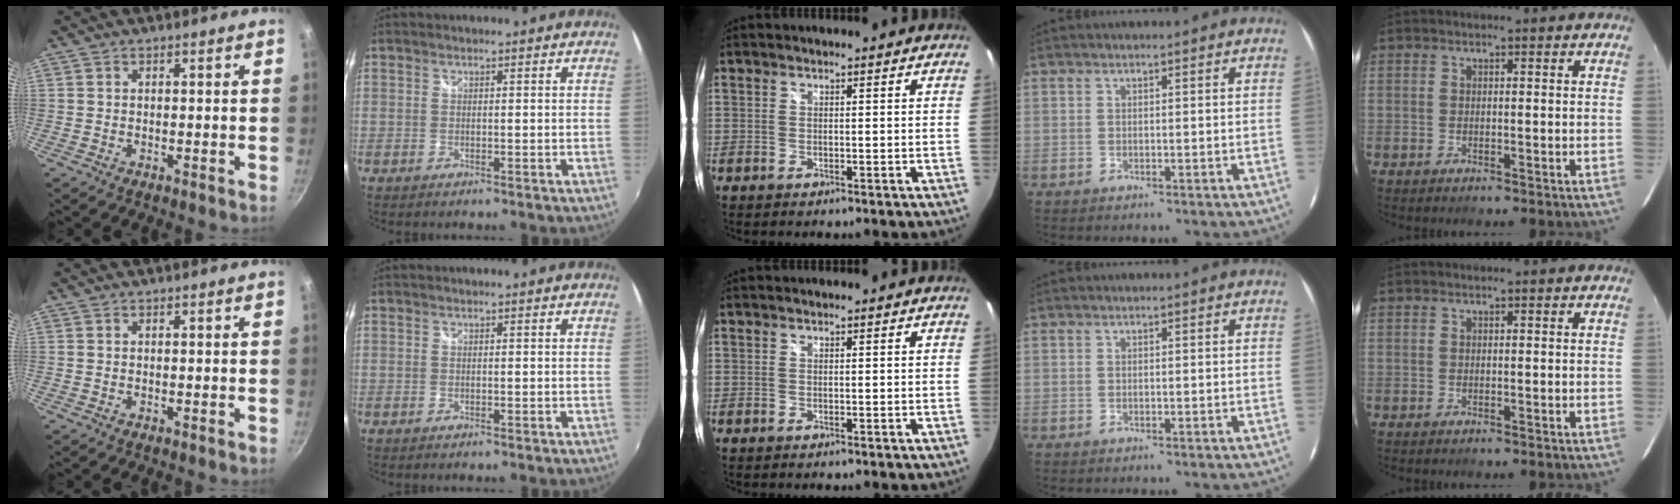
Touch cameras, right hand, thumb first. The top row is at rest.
{}